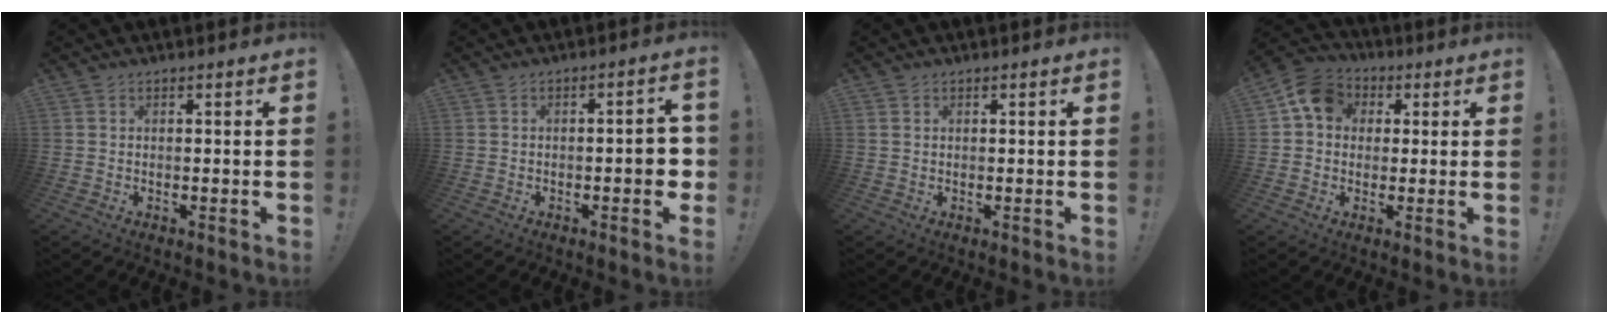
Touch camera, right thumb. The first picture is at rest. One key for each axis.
{"total": 5.8, "fx": -1.2, "fy": 1.9, "fz": 5.3, "tx": -0.066, "ty": 0.004, "tz": -0.019}
{"total": 0.5, "fx": 0.3, "fy": 0.5, "fz": 0.1, "tx": -0.001, "ty": 0.001, "tz": 0.005}
{"total": 10.0, "fx": 2.7, "fy": 8.2, "fz": 5.0, "tx": -0.070, "ty": 0.005, "tz": 0.055}